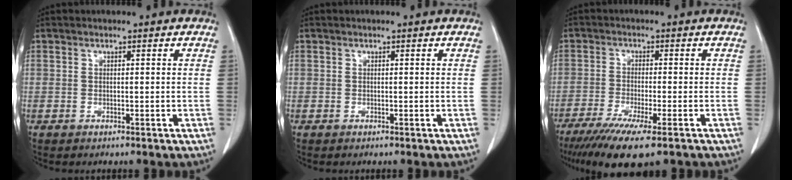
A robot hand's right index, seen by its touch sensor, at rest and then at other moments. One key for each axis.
{"total": 0.0}
{"total": 10.8, "fx": -7.4, "fy": 1.1, "fz": 7.7, "tx": -0.125, "ty": -0.025, "tz": -0.117}